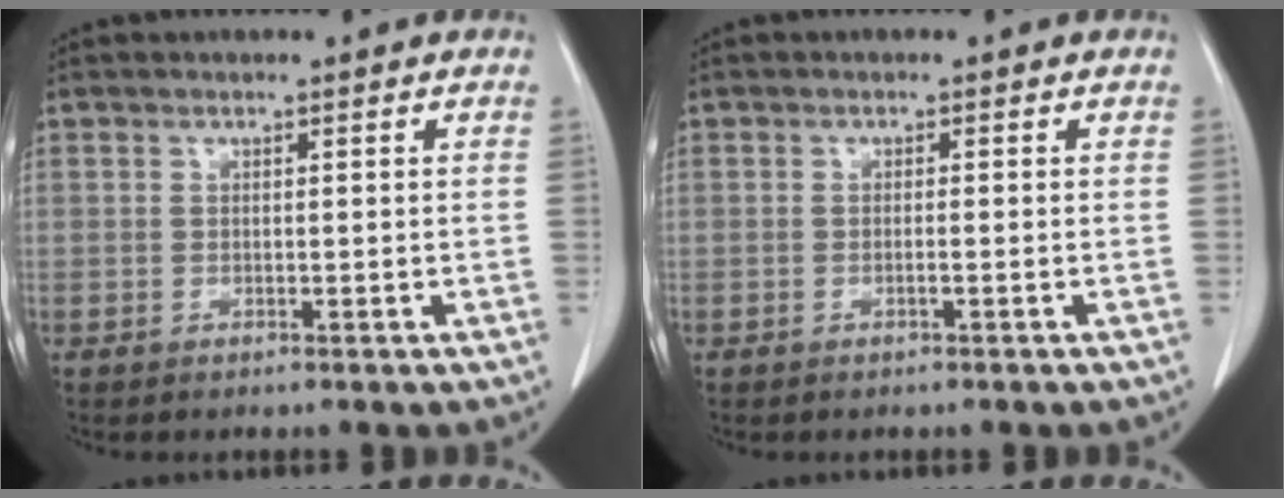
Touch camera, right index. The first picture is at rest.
{"total": 0.7, "force": [-0.3, -0.1, 0.7], "torque": [-0.014, 0.000, -0.004]}